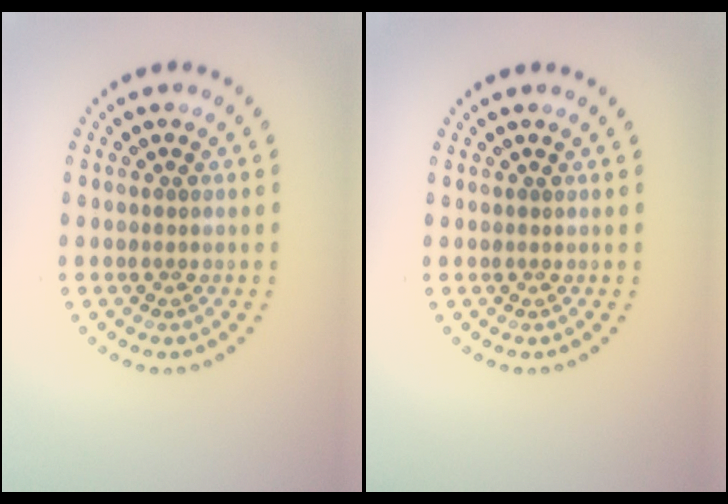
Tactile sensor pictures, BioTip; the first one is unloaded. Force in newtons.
{"total": 0.0}